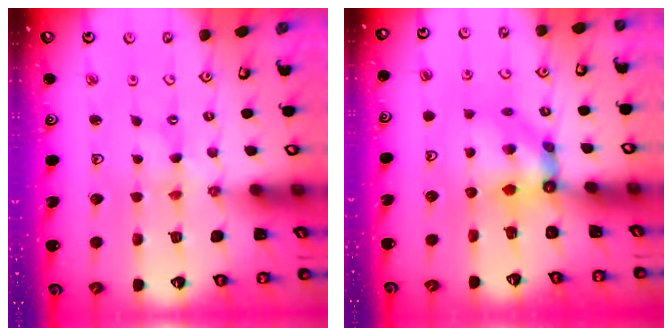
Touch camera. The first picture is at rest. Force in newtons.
{"total": 8.1, "press": 8.1, "slide": 0.5}